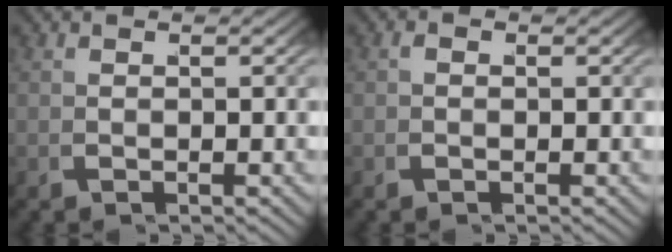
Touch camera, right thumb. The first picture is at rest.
{"total": 0.0}